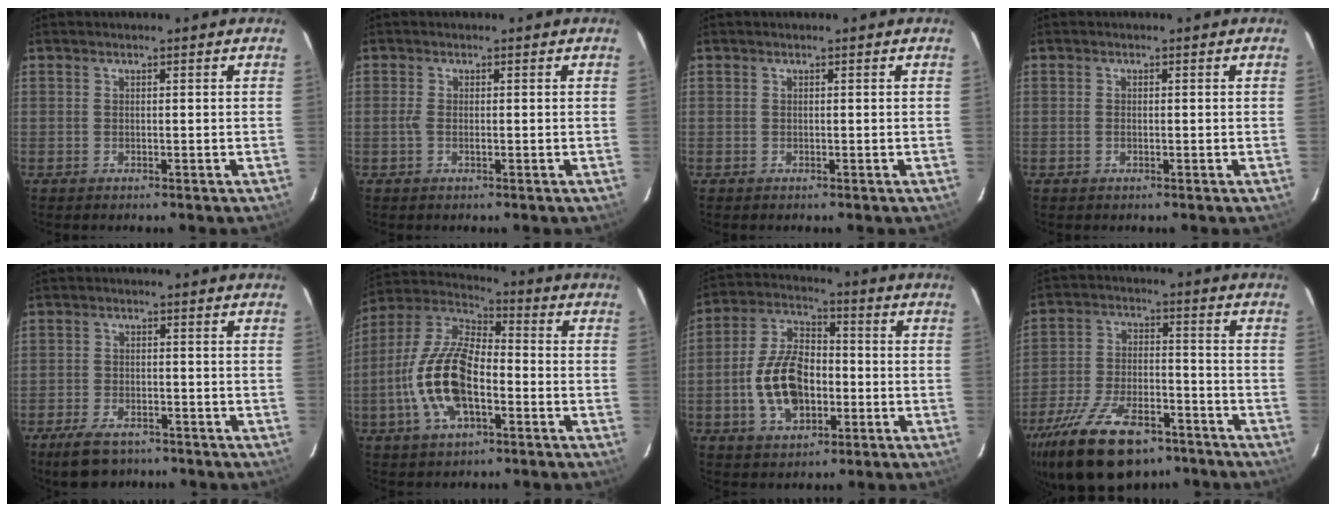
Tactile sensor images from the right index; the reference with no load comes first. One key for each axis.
{"total": 1.7, "fx": -0.3, "fy": 0.5, "fz": 1.6, "tx": -0.035, "ty": -0.001, "tz": -0.007}
{"total": 0.0}
{"total": 0.8, "fx": -0.2, "fy": 0.5, "fz": 0.6, "tx": -0.013, "ty": 0.001, "tz": -0.005}
{"total": 7.8, "fx": -5.9, "fy": 3.6, "fz": 3.7, "tx": -0.095, "ty": -0.005, "tz": -0.098}
{"total": 16.1, "fx": -4.5, "fy": 7.2, "fz": 13.6, "tx": -0.287, "ty": 0.002, "tz": -0.091}
{"total": 13.4, "fx": -3.0, "fy": 8.1, "fz": 10.2, "tx": -0.208, "ty": 0.019, "tz": -0.049}
{"total": 21.0, "fx": -14.5, "fy": 9.5, "fz": 11.9, "tx": -0.247, "ty": -0.024, "tz": -0.236}